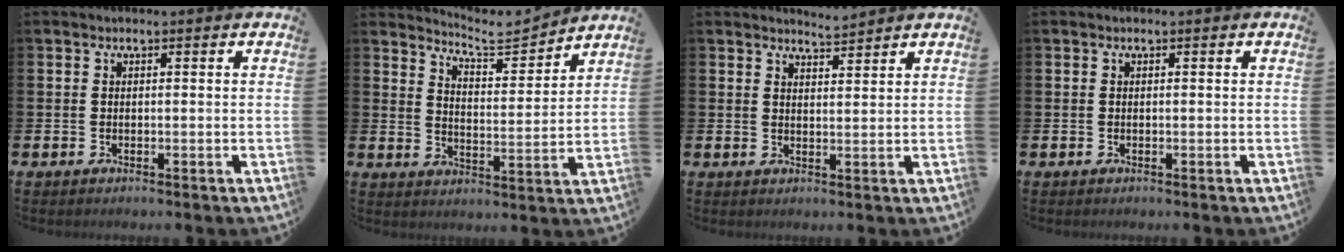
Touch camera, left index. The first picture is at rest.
{"total": 5.8, "force": [5.7, 0.6, 1.1], "torque": [-0.039, -0.044, 0.096]}
{"total": 3.5, "force": [3.5, -0.1, -0.1], "torque": [0.005, -0.025, 0.062]}
{"total": 0.0}